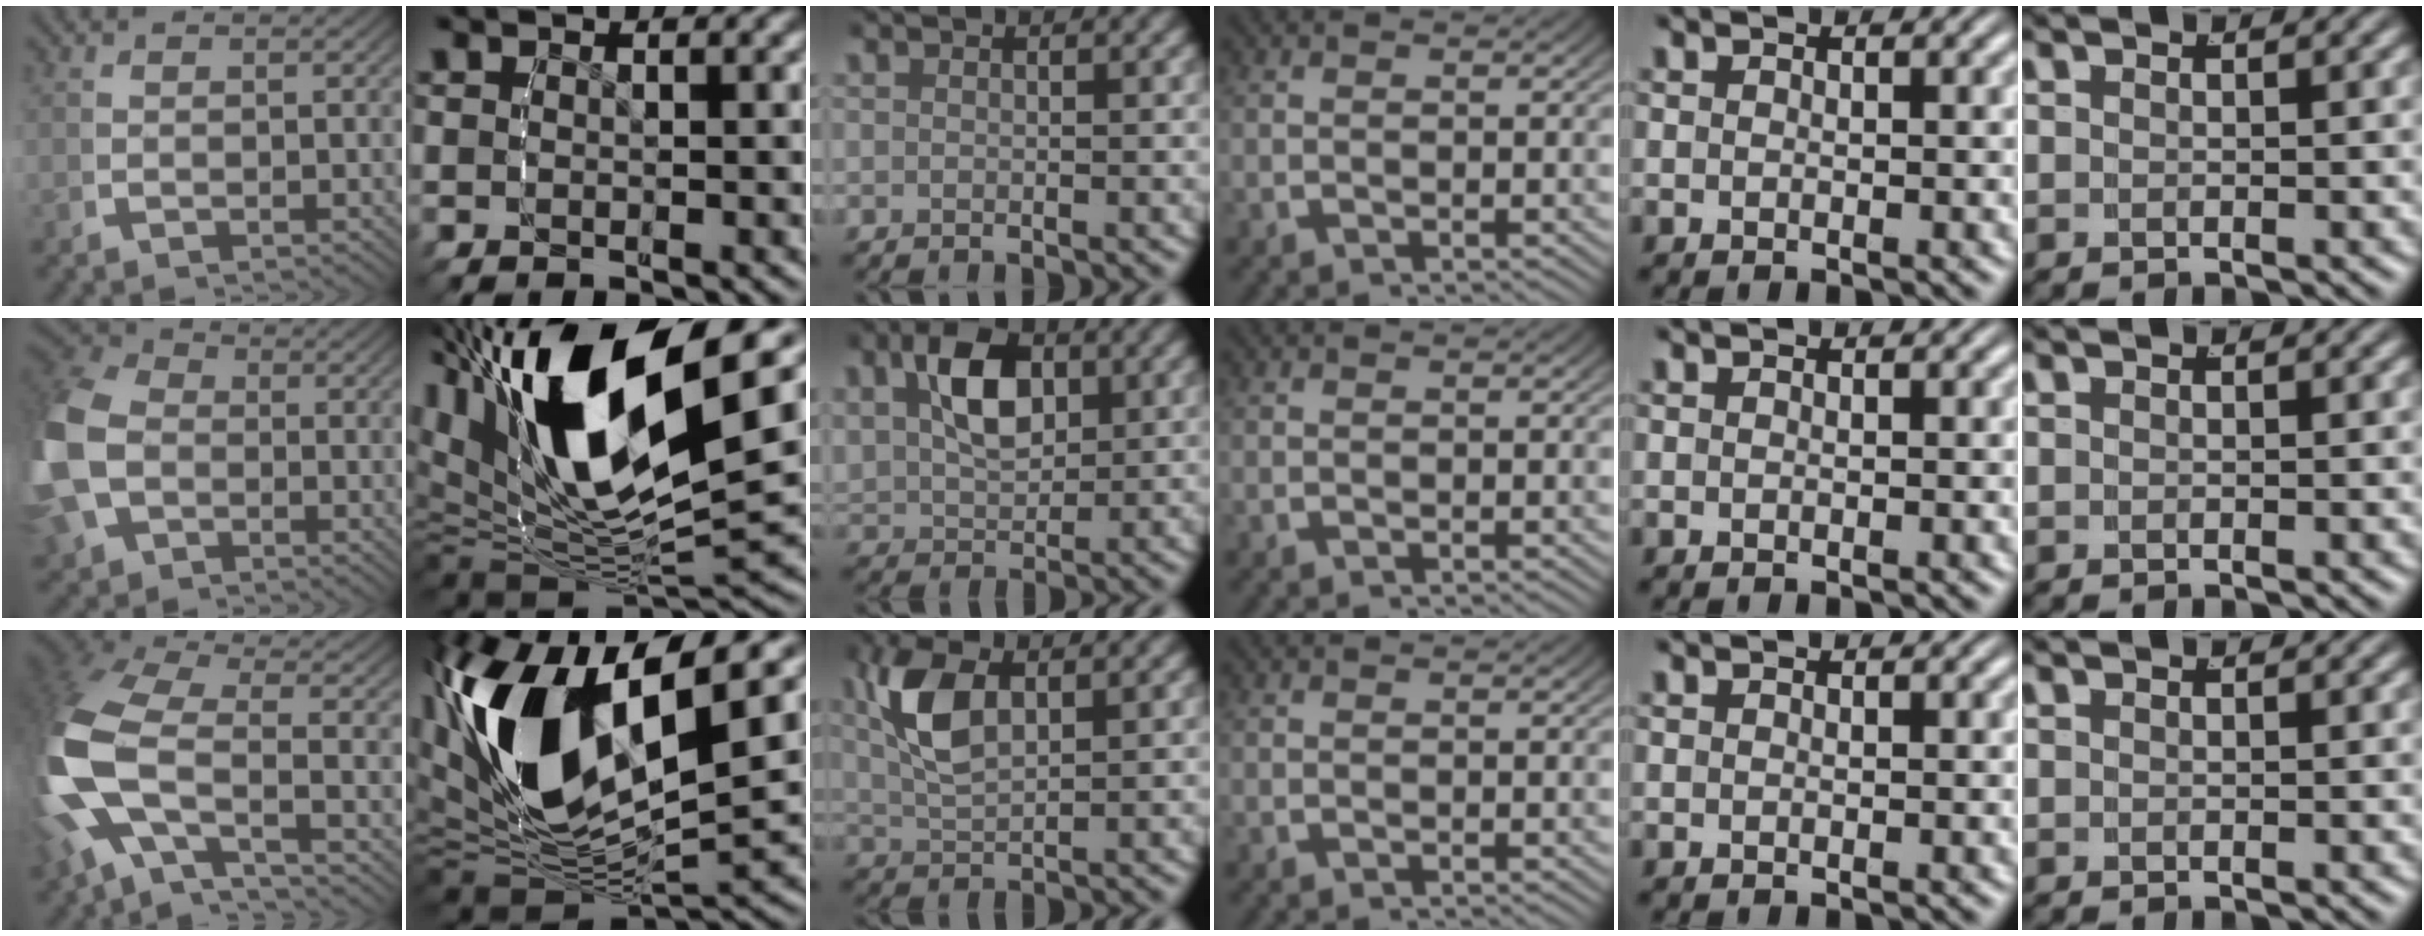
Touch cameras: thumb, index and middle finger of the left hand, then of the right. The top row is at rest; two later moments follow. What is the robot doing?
{"motion": "lift_and_place", "object": "pen"}